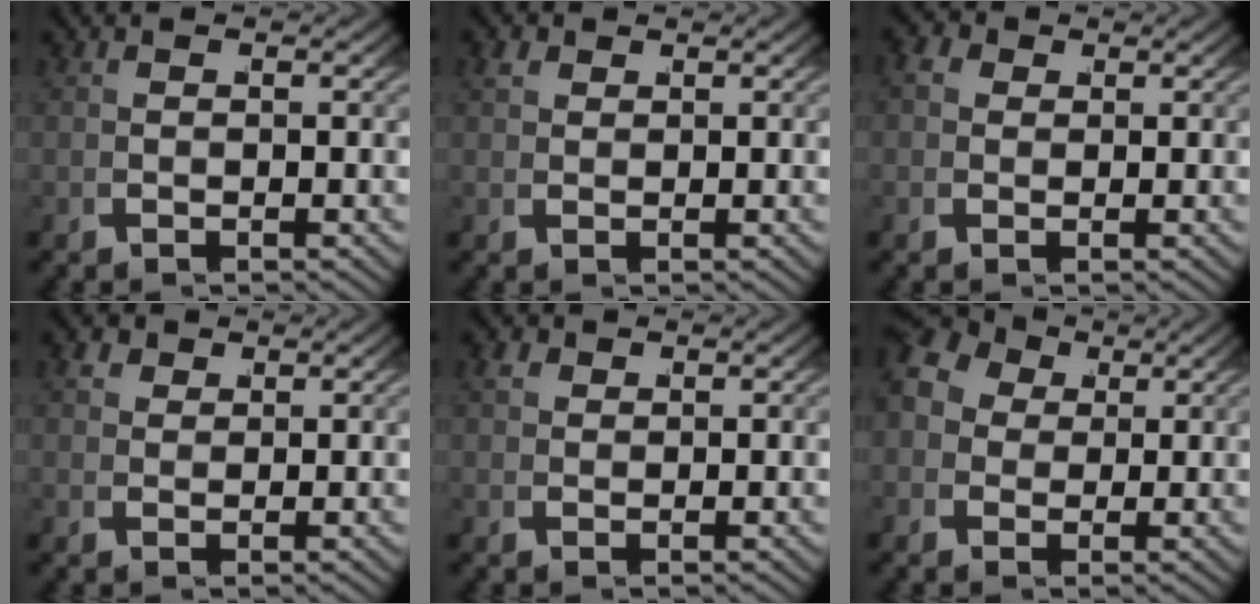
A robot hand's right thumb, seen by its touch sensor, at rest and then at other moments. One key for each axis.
{"total": 1.6, "fx": 0.9, "fy": 1.2, "fz": 0.5, "tx": -0.016, "ty": -0.004, "tz": 0.023}
{"total": 2.6, "fx": 0.8, "fy": 2.3, "fz": 0.9, "tx": -0.022, "ty": 0.002, "tz": 0.008}
{"total": 2.3, "fx": 1.3, "fy": 1.8, "fz": 0.7, "tx": -0.020, "ty": -0.003, "tz": 0.029}
{"total": 1.8, "fx": 0.9, "fy": 1.5, "fz": 0.6, "tx": -0.020, "ty": -0.004, "tz": 0.021}
{"total": 8.2, "fx": 2.5, "fy": 6.5, "fz": 4.3, "tx": -0.081, "ty": 0.008, "tz": 0.030}